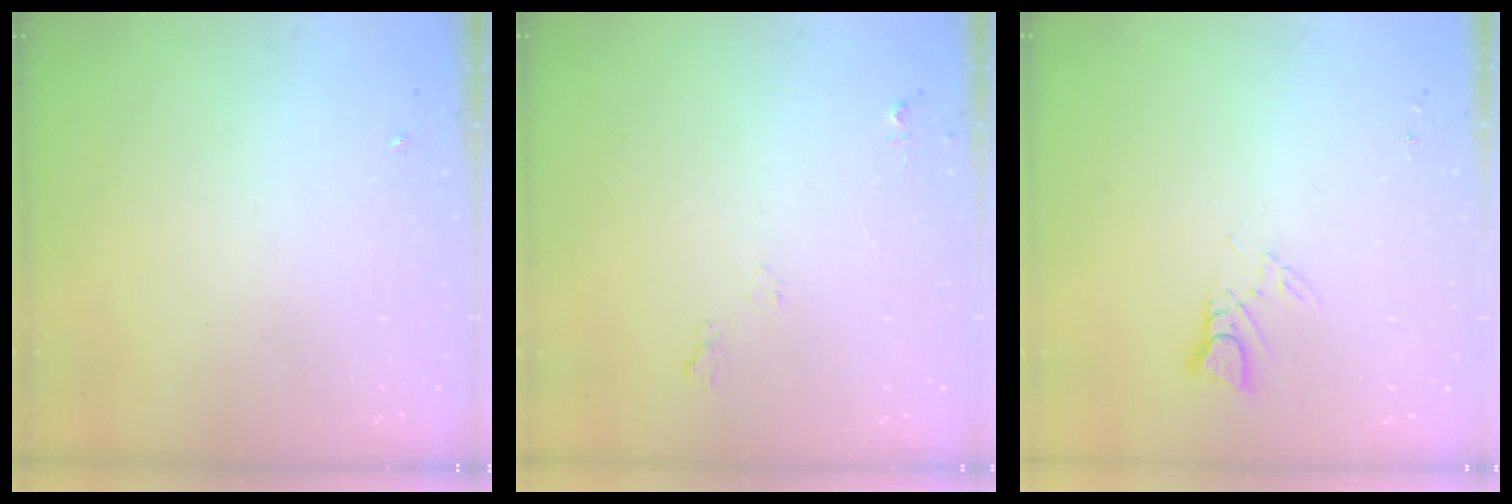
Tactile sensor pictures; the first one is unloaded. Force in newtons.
{"total": 4.9, "press": 4.8, "slide": 0.9}
{"total": 3.7, "press": 3.7, "slide": 0.4}